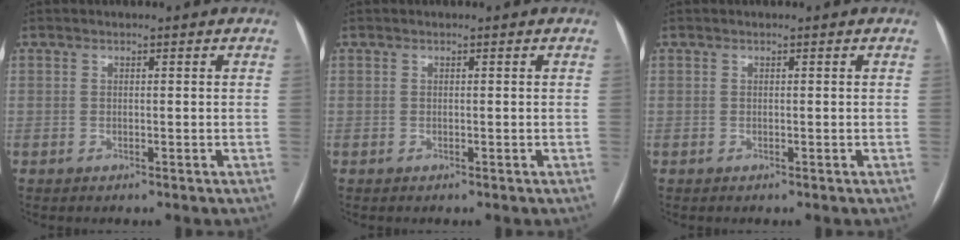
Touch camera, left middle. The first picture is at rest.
{"total": 0.0}
{"total": 0.0}